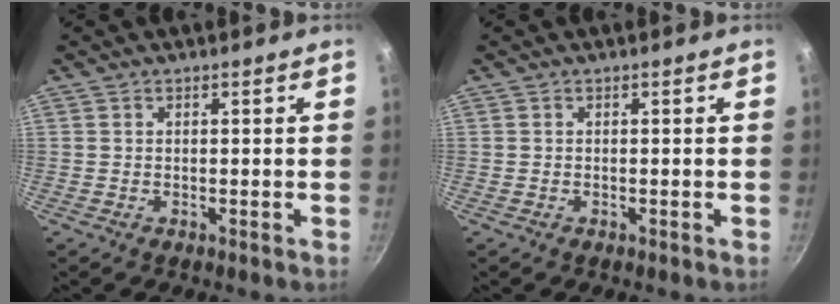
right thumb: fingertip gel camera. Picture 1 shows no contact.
{"total": 0.0}